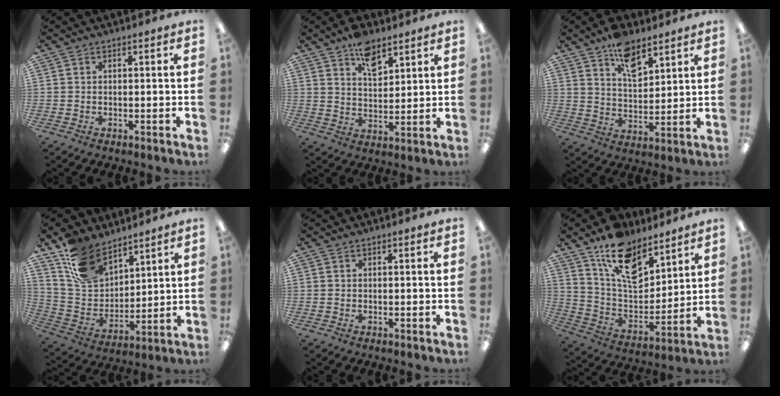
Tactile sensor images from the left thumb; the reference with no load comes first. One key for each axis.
{"total": 8.2, "fx": 5.6, "fy": 4.3, "fz": 4.1, "tx": -0.057, "ty": -0.029, "tz": 0.098}
{"total": 9.7, "fx": 6.8, "fy": 4.9, "fz": 4.9, "tx": -0.067, "ty": -0.037, "tz": 0.119}
{"total": 14.4, "fx": 10.3, "fy": 8.4, "fz": 5.5, "tx": -0.118, "ty": -0.048, "tz": 0.203}
{"total": 0.0}
{"total": 15.6, "fx": 10.8, "fy": 8.2, "fz": 7.6, "tx": -0.136, "ty": -0.062, "tz": 0.201}